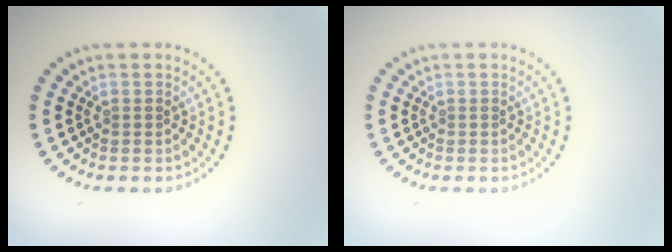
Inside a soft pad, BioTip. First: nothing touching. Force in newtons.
{"total": 0.0}